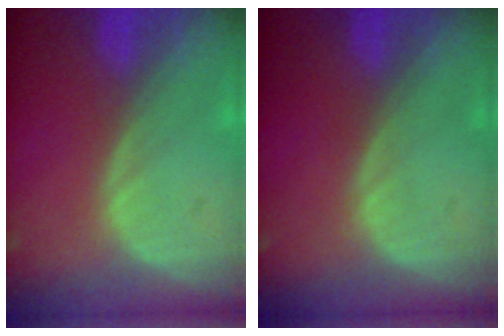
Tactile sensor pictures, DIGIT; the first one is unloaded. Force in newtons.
{"total": 0.0}